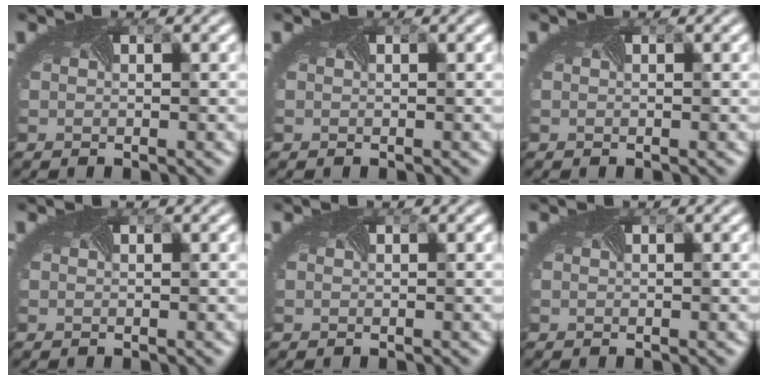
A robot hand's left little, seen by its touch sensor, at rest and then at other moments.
{"total": 0.0}
{"total": 0.0}
{"total": 0.0}
{"total": 0.0}
{"total": 0.0}